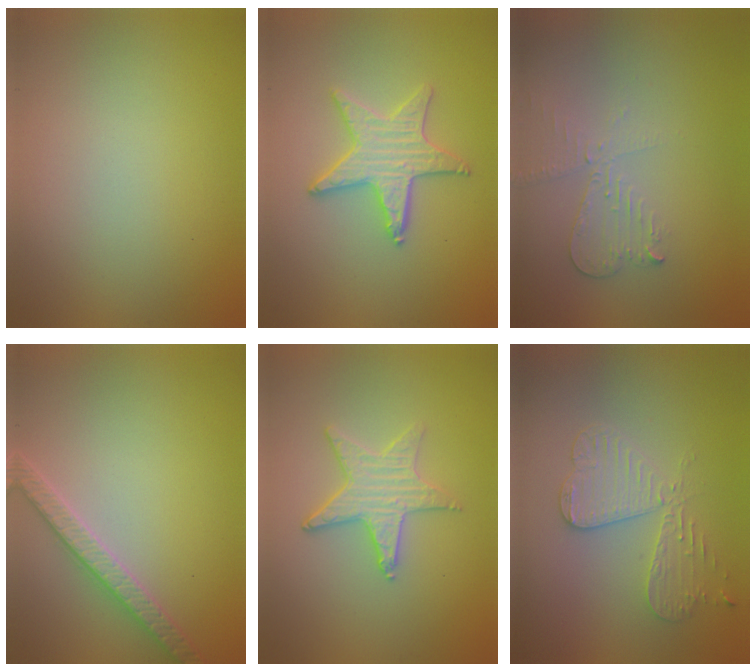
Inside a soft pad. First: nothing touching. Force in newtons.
{"total": 3.3, "press": 3.3, "slide": 0.4}
{"total": 2.6, "press": 2.5, "slide": 0.6}
{"total": 2.7, "press": 2.7, "slide": 0.1}
{"total": 2.8, "press": 2.7, "slide": 0.7}
{"total": 3.4, "press": 3.4, "slide": 0.6}